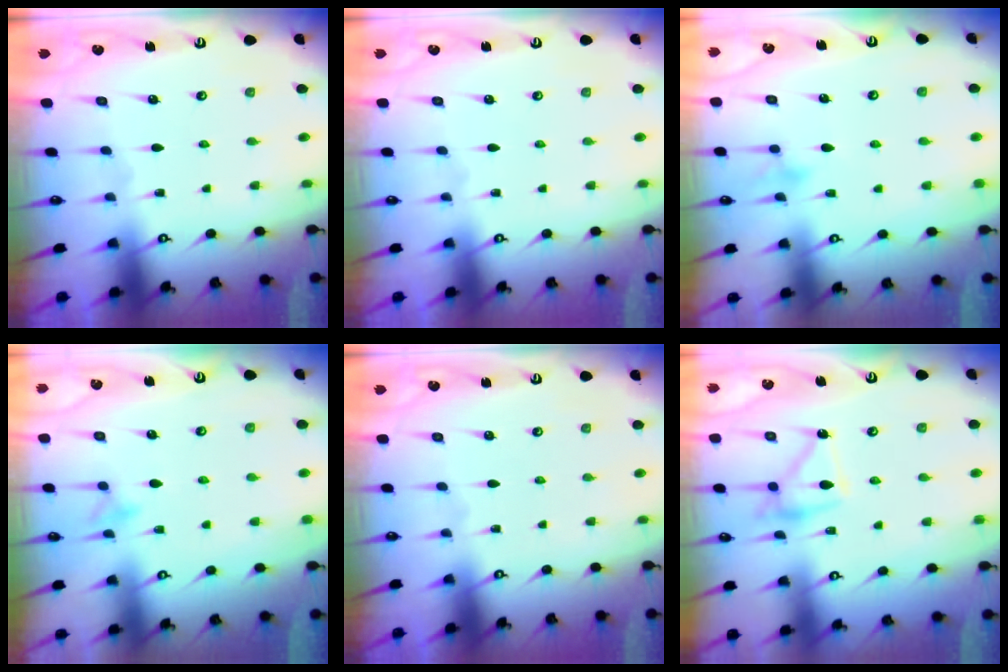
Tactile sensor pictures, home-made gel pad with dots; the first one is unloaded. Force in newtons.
{"total": 0.0}
{"total": 7.7, "press": 7.7, "slide": 0.5}
{"total": 8.3, "press": 8.3, "slide": 0.6}
{"total": 0.0}
{"total": 13.3, "press": 13.2, "slide": 0.8}